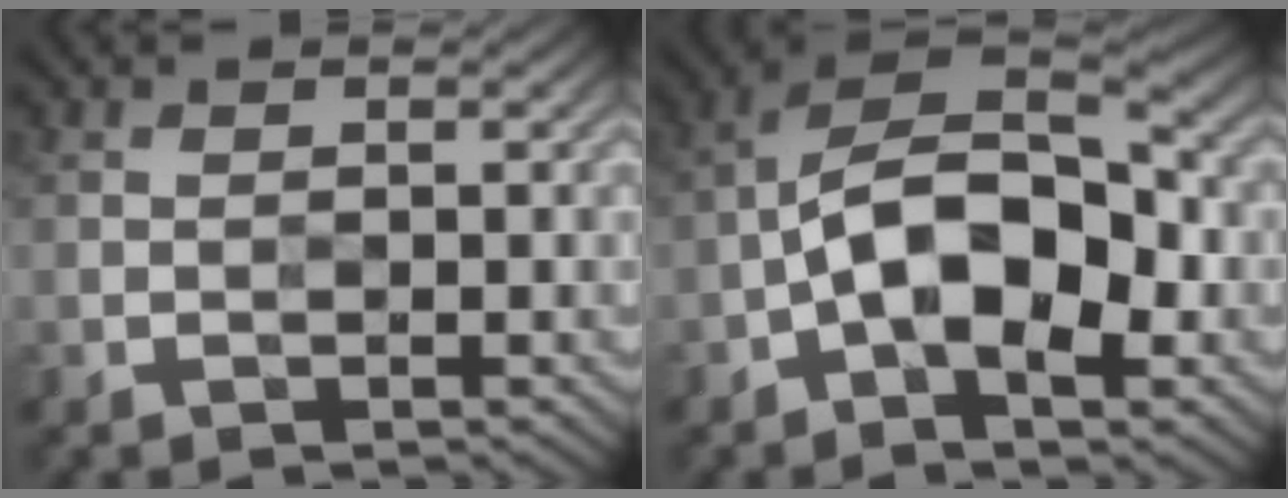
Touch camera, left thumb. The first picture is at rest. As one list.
[{"total": 11.3, "force": [-2.4, 6.0, 9.2], "torque": [-0.157, 0.015, -0.057]}]